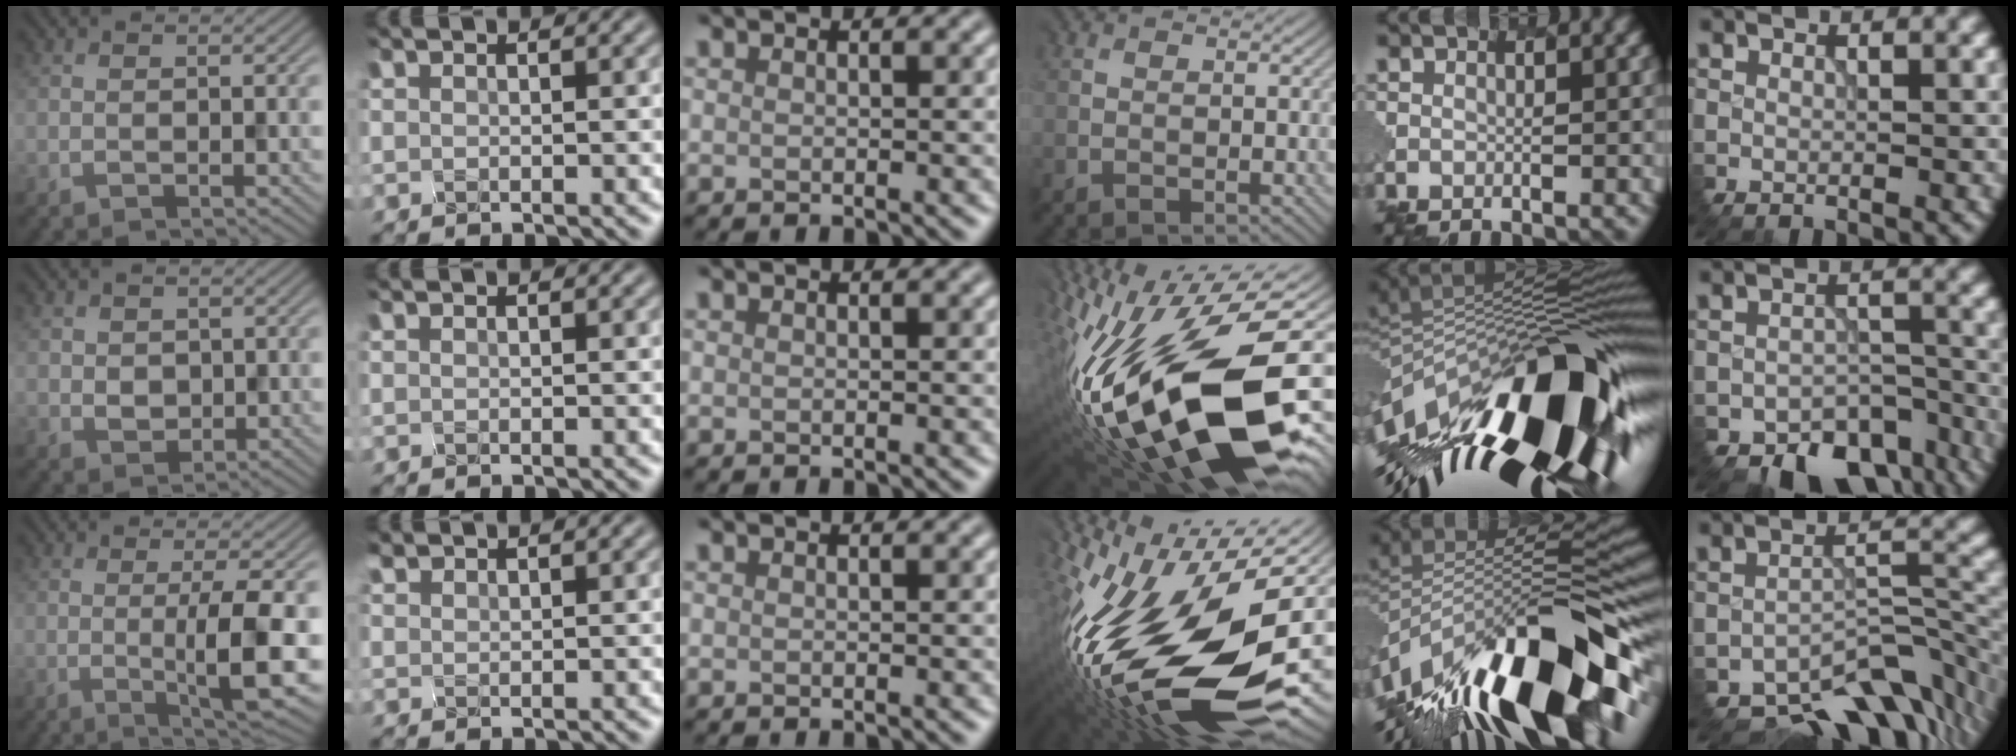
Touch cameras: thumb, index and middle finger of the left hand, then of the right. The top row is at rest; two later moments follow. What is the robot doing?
{"motion": "disassemble", "object": "battery cover"}